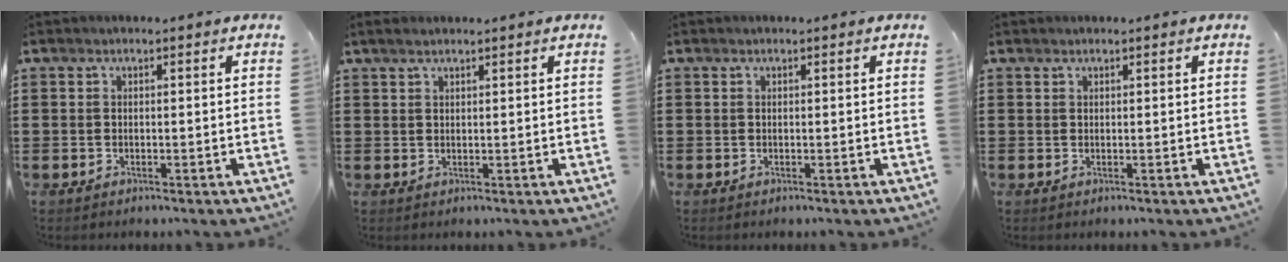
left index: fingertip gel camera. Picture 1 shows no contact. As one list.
[{"total": 1.3, "force": [1.0, 0.0, 0.8], "torque": [-0.016, 0.001, 0.019]}, {"total": 0.0}, {"total": 0.0}]